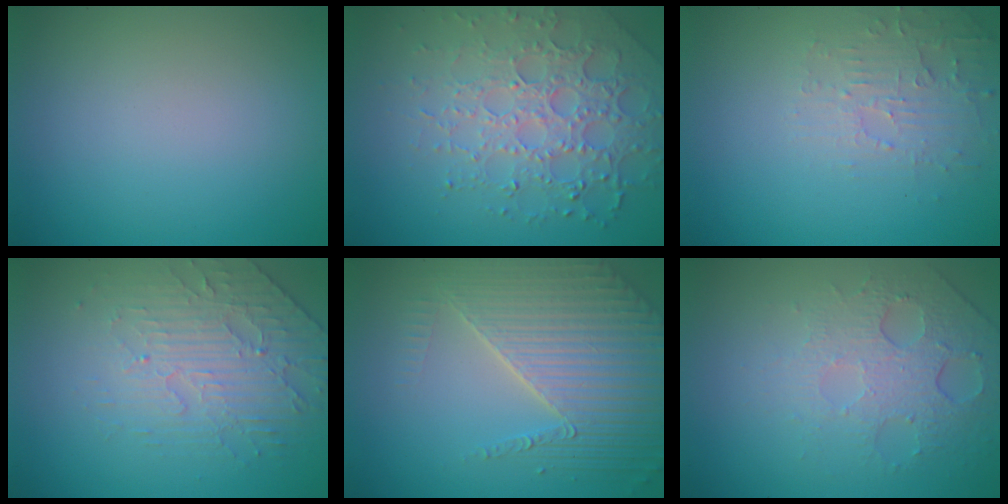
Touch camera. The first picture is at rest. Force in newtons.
{"total": 6.2, "press": 4.8, "slide": 3.9}
{"total": 2.8, "press": 2.7, "slide": 0.6}
{"total": 4.5, "press": 3.3, "slide": 3.0}
{"total": 5.8, "press": 4.8, "slide": 3.2}
{"total": 5.0, "press": 3.3, "slide": 3.8}